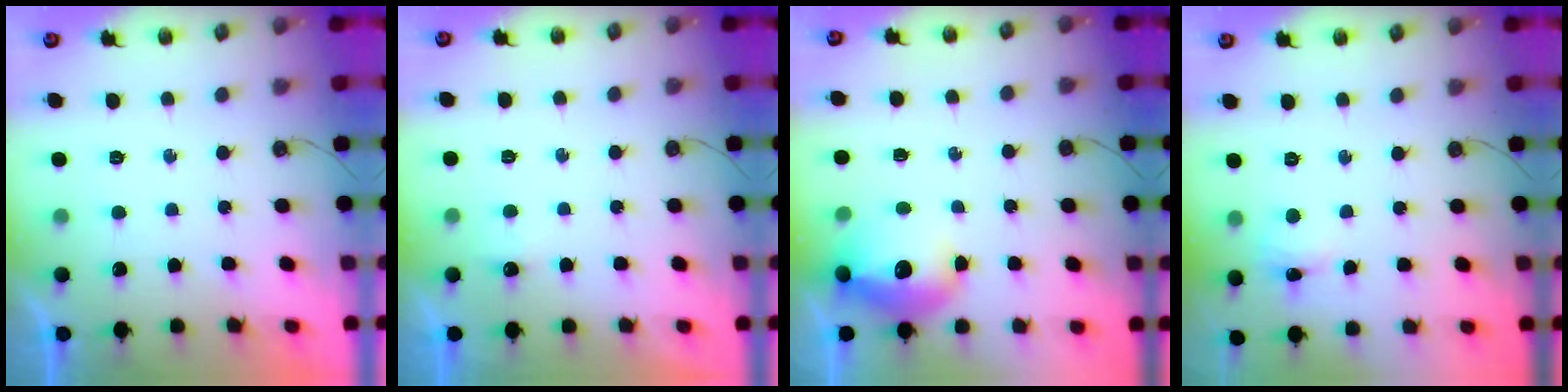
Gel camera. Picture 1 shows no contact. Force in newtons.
{"total": 2.7, "press": 2.6, "slide": 0.8}
{"total": 14.1, "press": 14.0, "slide": 1.1}
{"total": 2.9, "press": 2.9, "slide": 0.5}